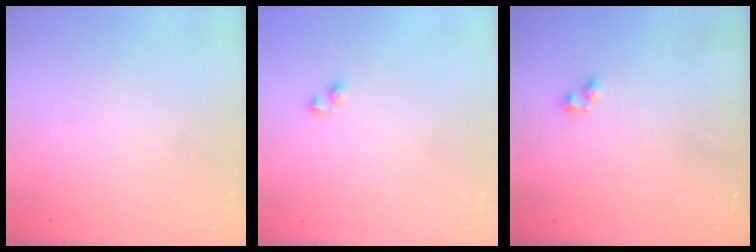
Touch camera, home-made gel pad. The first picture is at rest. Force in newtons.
{"total": 2.9, "press": 2.7, "slide": 1.1}
{"total": 0.9, "press": 0.4, "slide": 0.8}